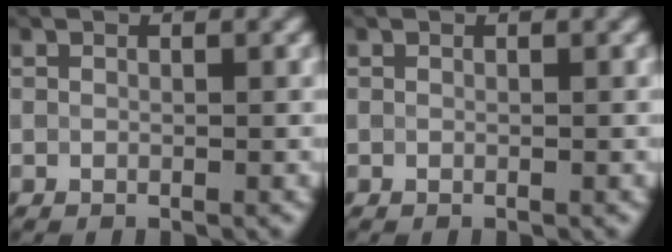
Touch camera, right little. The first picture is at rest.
{"total": 0.0}